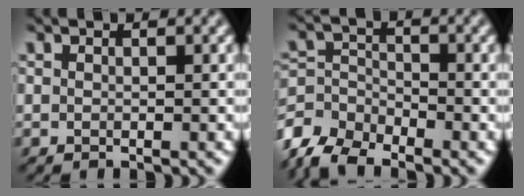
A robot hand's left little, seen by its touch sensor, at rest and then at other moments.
{"total": 6.0, "force": [-5.1, 2.5, 1.9], "torque": [-0.037, -0.006, -0.111]}